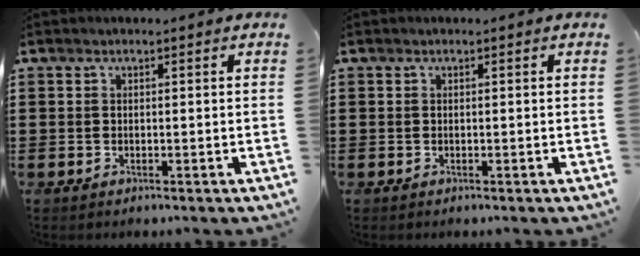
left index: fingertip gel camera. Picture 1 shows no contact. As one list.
[{"total": 0.0}]